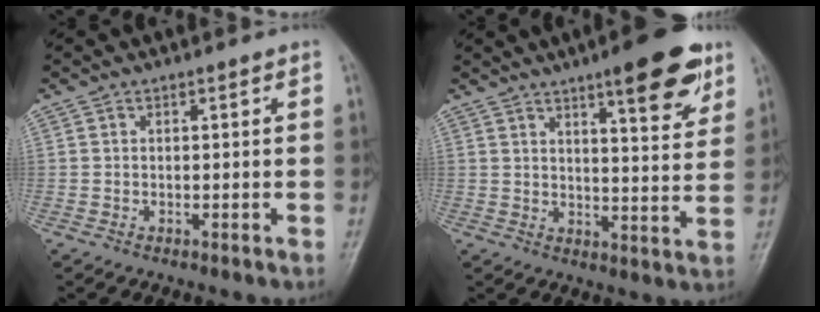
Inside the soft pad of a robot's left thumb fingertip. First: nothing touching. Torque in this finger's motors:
{"motor_torque": [1.93, 1.07, 1.46, -1.08, 0.10]}